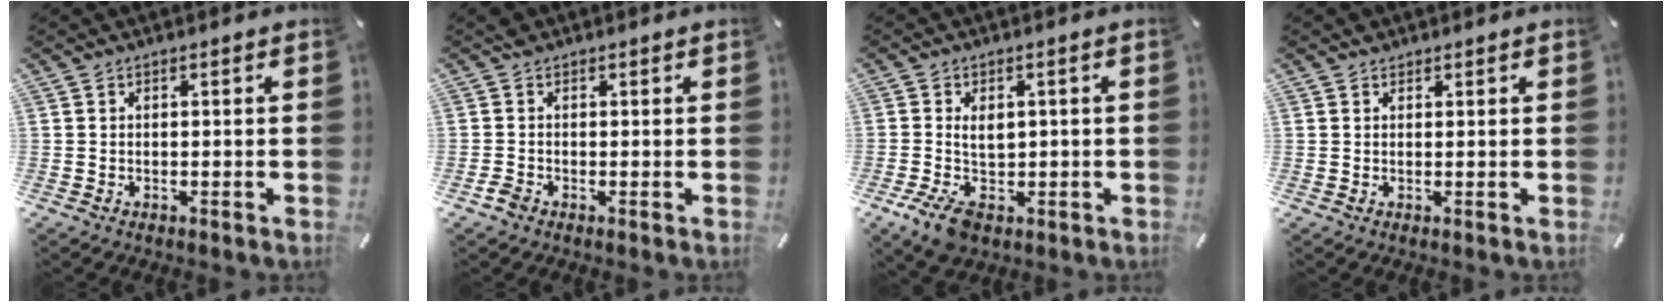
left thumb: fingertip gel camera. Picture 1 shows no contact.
{"total": 2.5, "force": [0.3, 2.4, 0.7], "torque": [-0.013, 0.006, 0.007]}
{"total": 7.8, "force": [-0.3, 5.7, 5.2], "torque": [-0.089, 0.000, -0.006]}
{"total": 1.3, "force": [1.0, 0.9, 0.0], "torque": [0.008, -0.001, 0.016]}